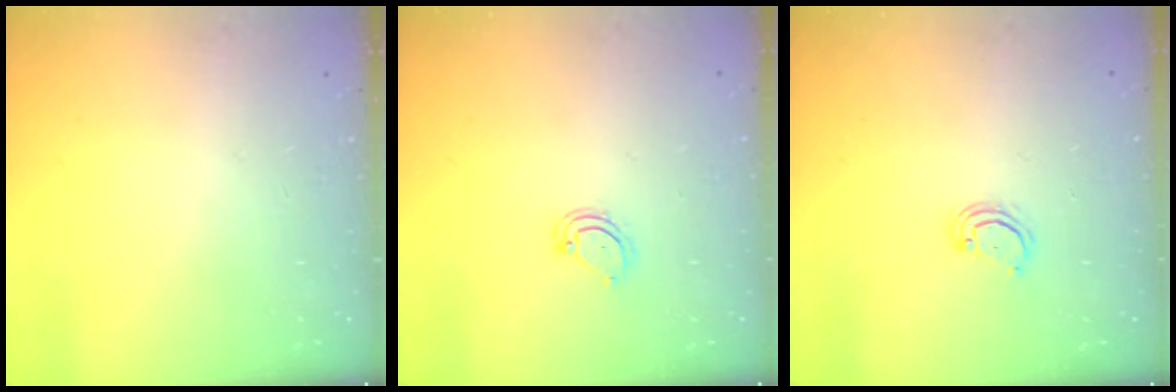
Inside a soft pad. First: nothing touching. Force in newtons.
{"total": 5.3, "press": 5.3, "slide": 0.4}
{"total": 2.9, "press": 2.9, "slide": 0.2}